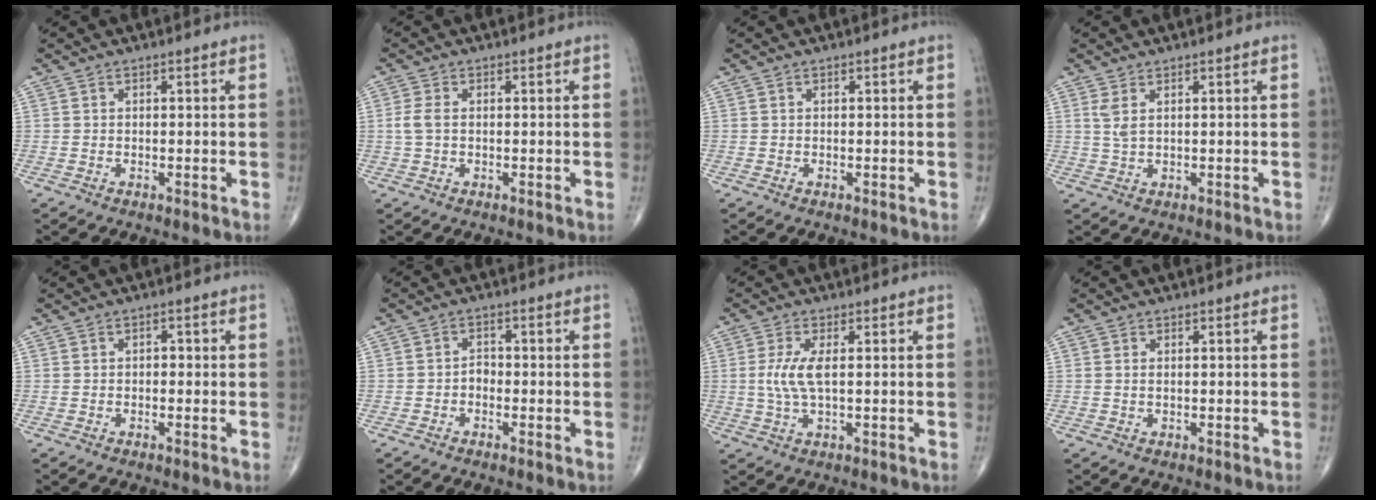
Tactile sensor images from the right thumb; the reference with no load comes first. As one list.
[{"total": 2.6, "force": [0.1, 1.5, 2.1], "torque": [-0.058, 0.003, -0.001]}, {"total": 0.0}, {"total": 2.4, "force": [1.0, 0.7, 2.1], "torque": [-0.052, 0.000, 0.030]}, {"total": 1.1, "force": [0.0, 0.8, 0.8], "torque": [-0.005, 0.003, -0.004]}, {"total": 1.8, "force": [-0.8, 1.2, 1.0], "torque": [-0.005, 0.007, -0.020]}, {"total": 5.2, "force": [0.5, 1.6, 5.0], "torque": [-0.124, -0.003, 0.010]}, {"total": 0.6, "force": [0.2, 0.2, 0.5], "torque": [-0.017, 0.003, 0.006]}]